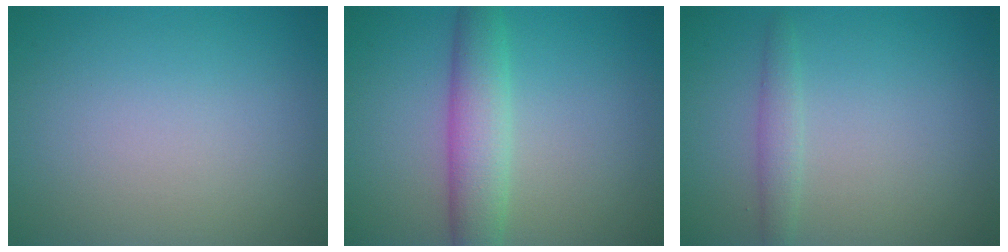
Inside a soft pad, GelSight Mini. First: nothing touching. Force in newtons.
{"total": 4.4, "press": 4.4, "slide": 0.1}
{"total": 1.5, "press": 1.5, "slide": 0.1}